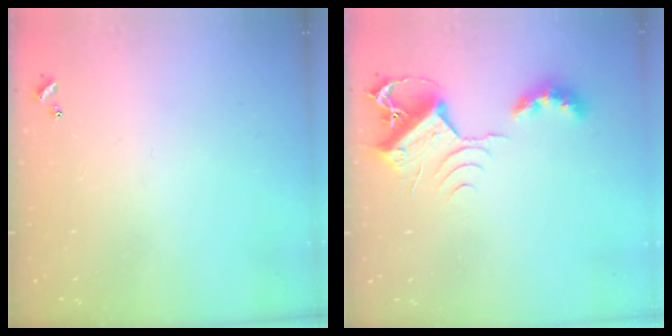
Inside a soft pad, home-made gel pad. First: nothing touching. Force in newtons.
{"total": 8.2, "press": 8.1, "slide": 0.2}